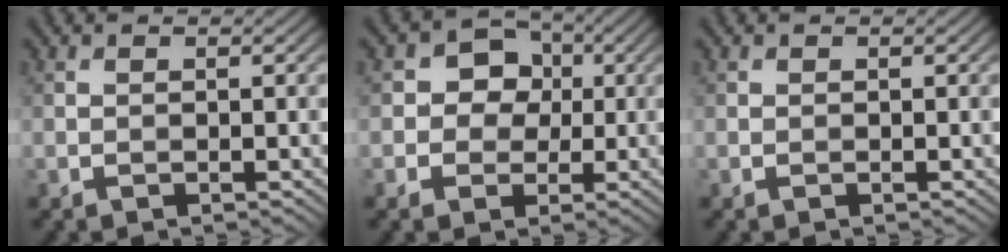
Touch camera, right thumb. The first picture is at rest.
{"total": 6.2, "force": [0.6, 5.5, 2.7], "torque": [-0.045, 0.018, -0.012]}
{"total": 0.0}